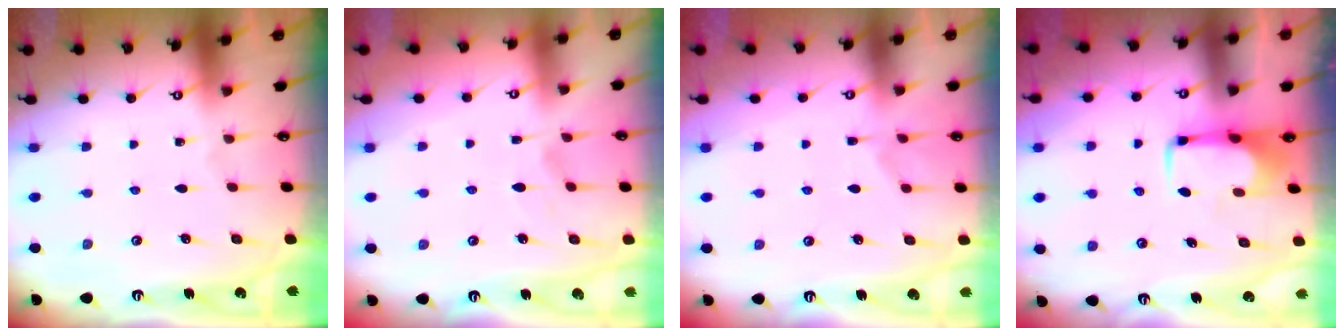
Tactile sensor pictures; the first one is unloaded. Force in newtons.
{"total": 2.4, "press": 2.1, "slide": 1.1}
{"total": 1.3, "press": 0.5, "slide": 1.2}
{"total": 1.9, "press": 1.9, "slide": 0.4}